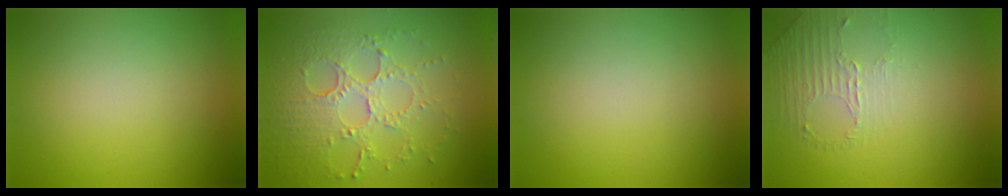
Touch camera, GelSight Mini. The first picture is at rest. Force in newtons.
{"total": 5.6, "press": 3.9, "slide": 4.0}
{"total": 0.0}
{"total": 1.4, "press": 0.8, "slide": 1.1}